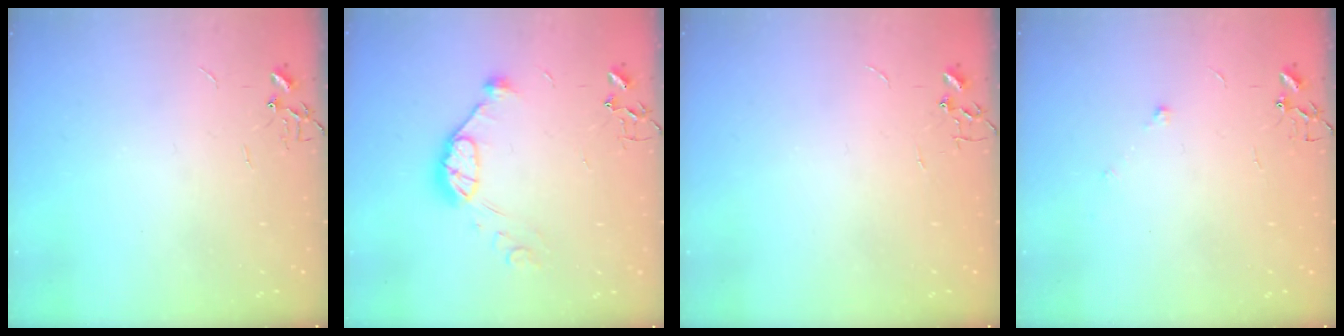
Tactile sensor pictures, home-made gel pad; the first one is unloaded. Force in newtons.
{"total": 11.1, "press": 11.0, "slide": 0.6}
{"total": 0.0}
{"total": 5.6, "press": 5.2, "slide": 2.0}